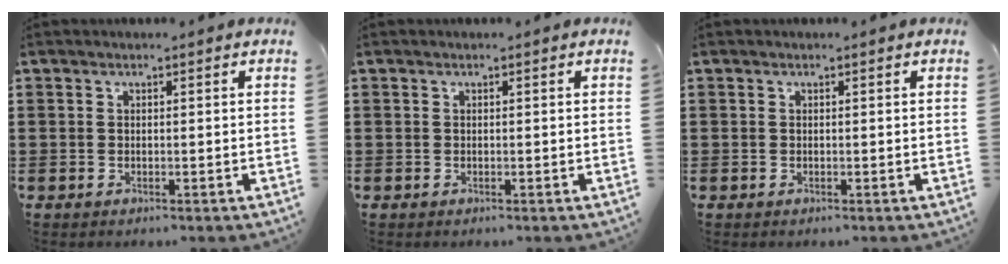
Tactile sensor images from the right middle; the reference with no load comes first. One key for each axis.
{"total": 0.0}
{"total": 0.0}